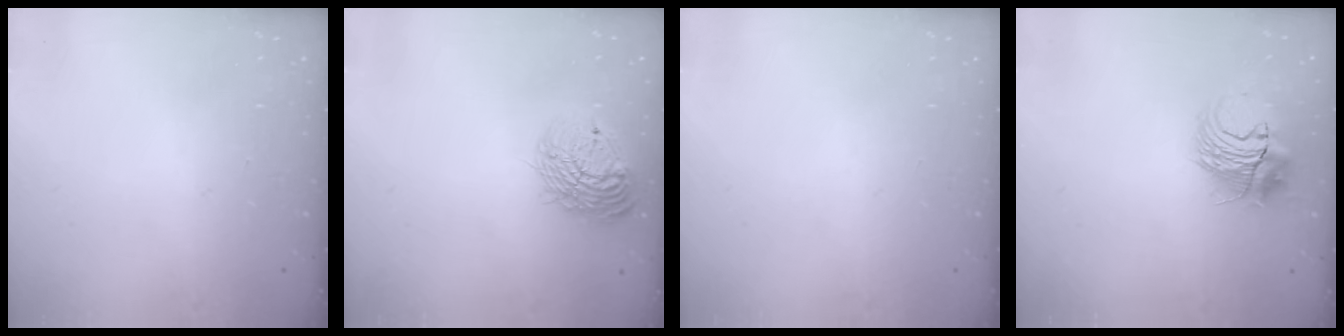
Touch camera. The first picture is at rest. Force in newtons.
{"total": 13.6, "press": 13.5, "slide": 1.4}
{"total": 0.0}
{"total": 10.8, "press": 10.8, "slide": 0.3}